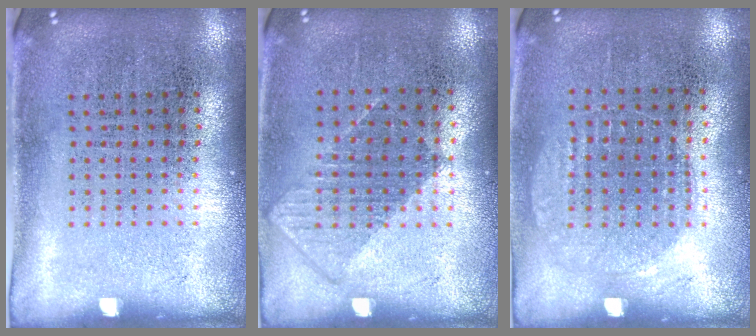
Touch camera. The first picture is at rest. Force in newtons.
{"total": 0.8, "press": 0.6, "slide": 0.4}
{"total": 1.0, "press": 0.9, "slide": 0.4}